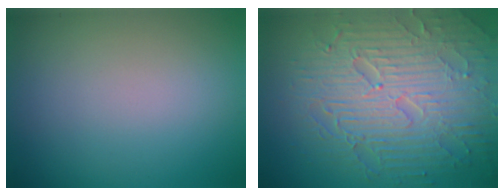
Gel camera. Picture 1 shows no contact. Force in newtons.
{"total": 8.8, "press": 6.2, "slide": 6.1}